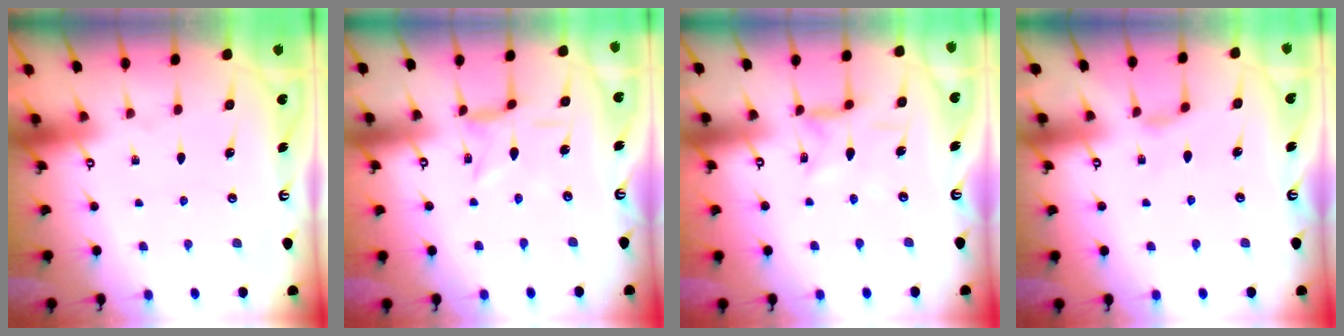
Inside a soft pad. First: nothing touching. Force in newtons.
{"total": 0.6, "press": 0.5, "slide": 0.3}
{"total": 3.0, "press": 2.9, "slide": 0.4}
{"total": 3.3, "press": 3.3, "slide": 0.5}